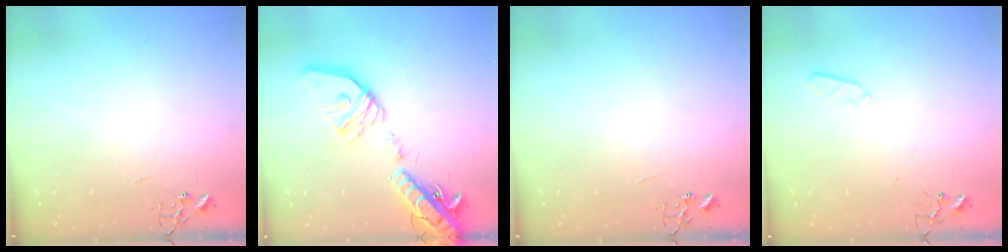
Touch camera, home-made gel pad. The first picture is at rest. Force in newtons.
{"total": 23.6, "press": 23.3, "slide": 3.8}
{"total": 0.0}
{"total": 3.6, "press": 3.5, "slide": 0.6}